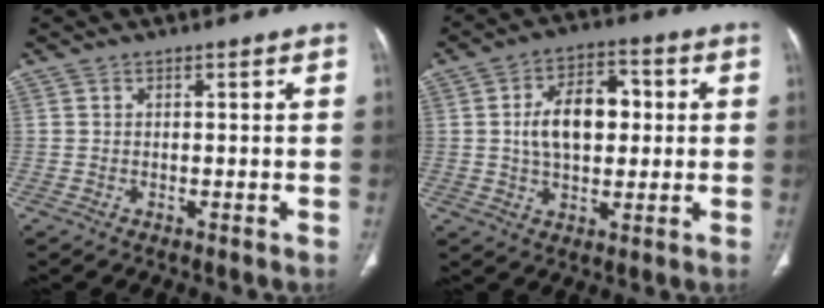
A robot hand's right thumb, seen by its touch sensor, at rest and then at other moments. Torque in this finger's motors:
{"motor_torque": [-0.16, 0.27, 0.74, 0.30, 0.15]}